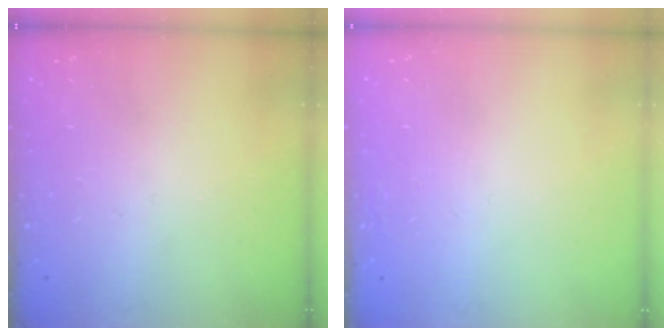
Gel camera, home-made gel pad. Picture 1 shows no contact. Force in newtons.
{"total": 1.5, "press": 1.5, "slide": 0.1}